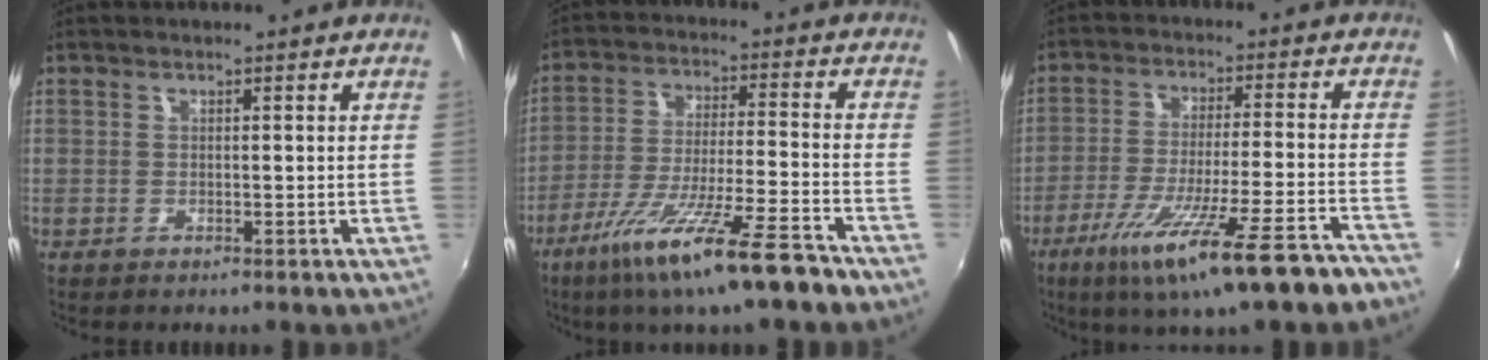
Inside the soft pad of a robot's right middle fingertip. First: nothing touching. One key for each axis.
{"total": 16.3, "fx": -11.2, "fy": 1.0, "fz": 11.8, "tx": -0.222, "ty": -0.044, "tz": -0.187}
{"total": 18.8, "fx": -13.2, "fy": 1.3, "fz": 13.4, "tx": -0.236, "ty": -0.068, "tz": -0.200}